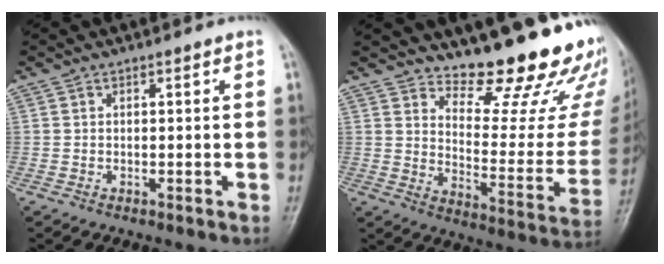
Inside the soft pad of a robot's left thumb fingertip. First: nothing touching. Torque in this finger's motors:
{"motor_torque": [0.44, 0.17, 1.09, -1.68, 0.15]}